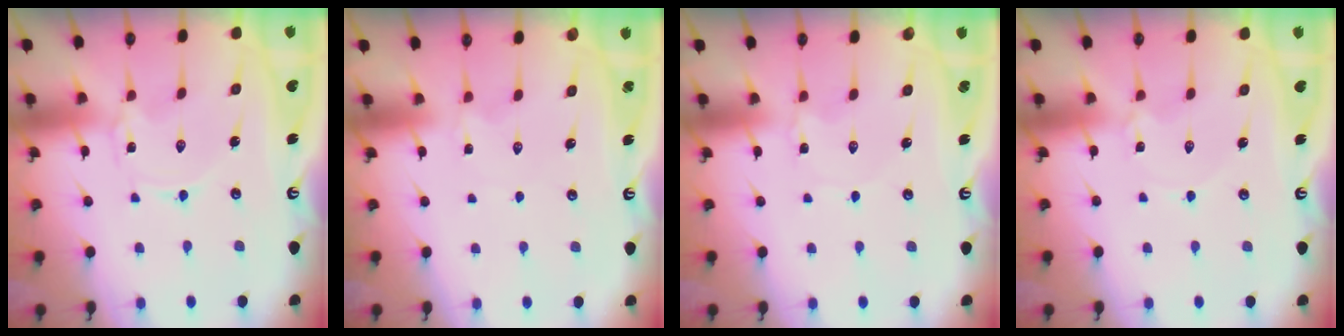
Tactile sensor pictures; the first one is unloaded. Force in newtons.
{"total": 2.2, "press": 2.2, "slide": 0.3}
{"total": 0.8, "press": 0.8, "slide": 0.1}
{"total": 2.2, "press": 2.2, "slide": 0.2}